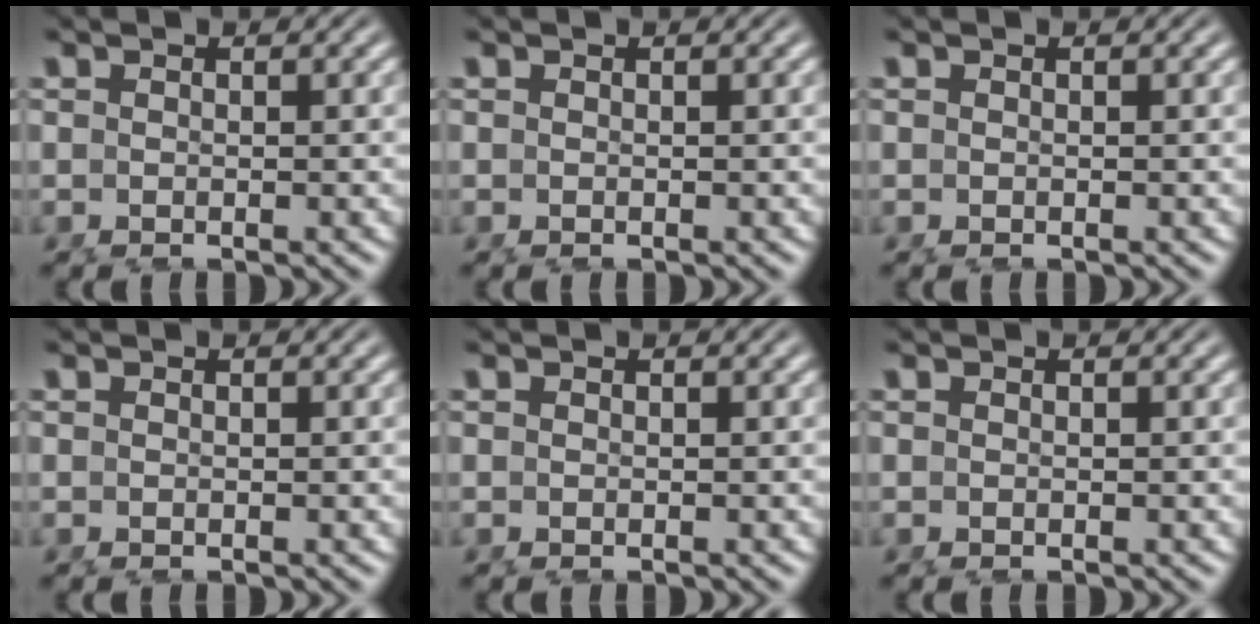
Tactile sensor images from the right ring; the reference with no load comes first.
{"total": 0.0}
{"total": 0.0}
{"total": 0.0}
{"total": 0.0}
{"total": 0.0}